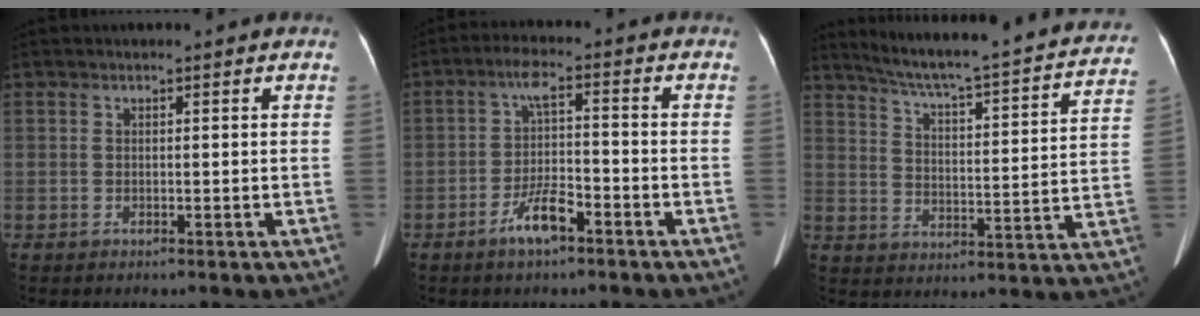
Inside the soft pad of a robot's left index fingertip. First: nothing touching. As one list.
[{"total": 6.1, "force": [-3.6, 1.3, 4.7], "torque": [-0.095, -0.003, -0.065]}, {"total": 26.8, "force": [24.0, 2.1, 11.6], "torque": [-0.178, -0.047, 0.305]}]